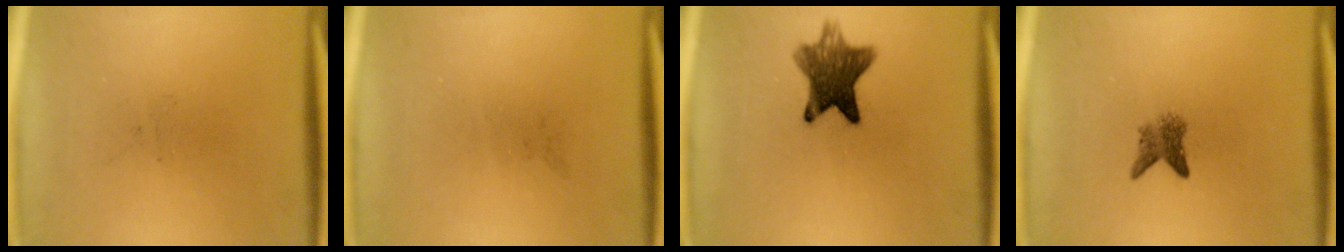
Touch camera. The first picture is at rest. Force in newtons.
{"total": 0.0}
{"total": 8.9}
{"total": 2.6}